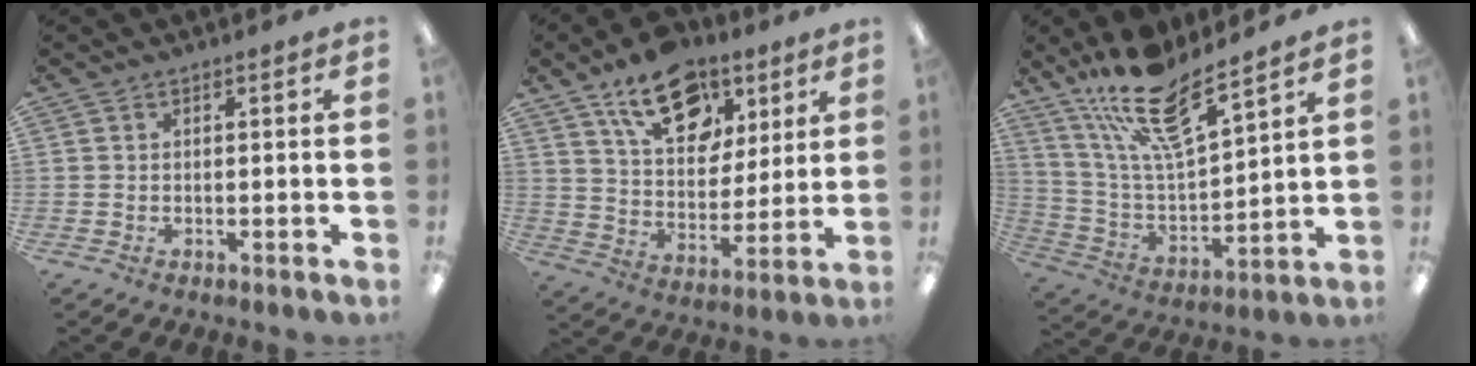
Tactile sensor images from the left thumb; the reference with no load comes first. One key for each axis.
{"total": 17.5, "fx": 11.0, "fy": 10.3, "fz": 8.9, "tx": -0.129, "ty": -0.054, "tz": 0.194}
{"total": 17.1, "fx": 13.3, "fy": 4.8, "fz": 9.8, "tx": -0.193, "ty": -0.079, "tz": 0.232}